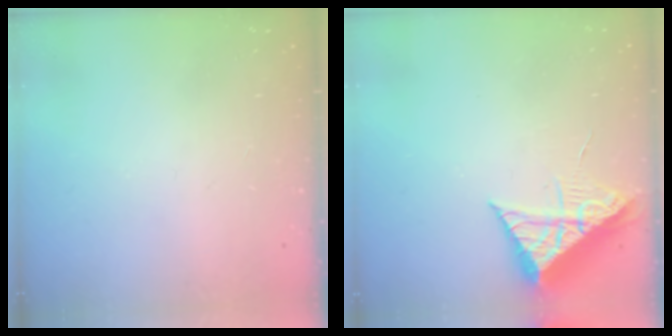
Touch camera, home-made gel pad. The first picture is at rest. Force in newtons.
{"total": 9.8, "press": 9.8, "slide": 0.6}